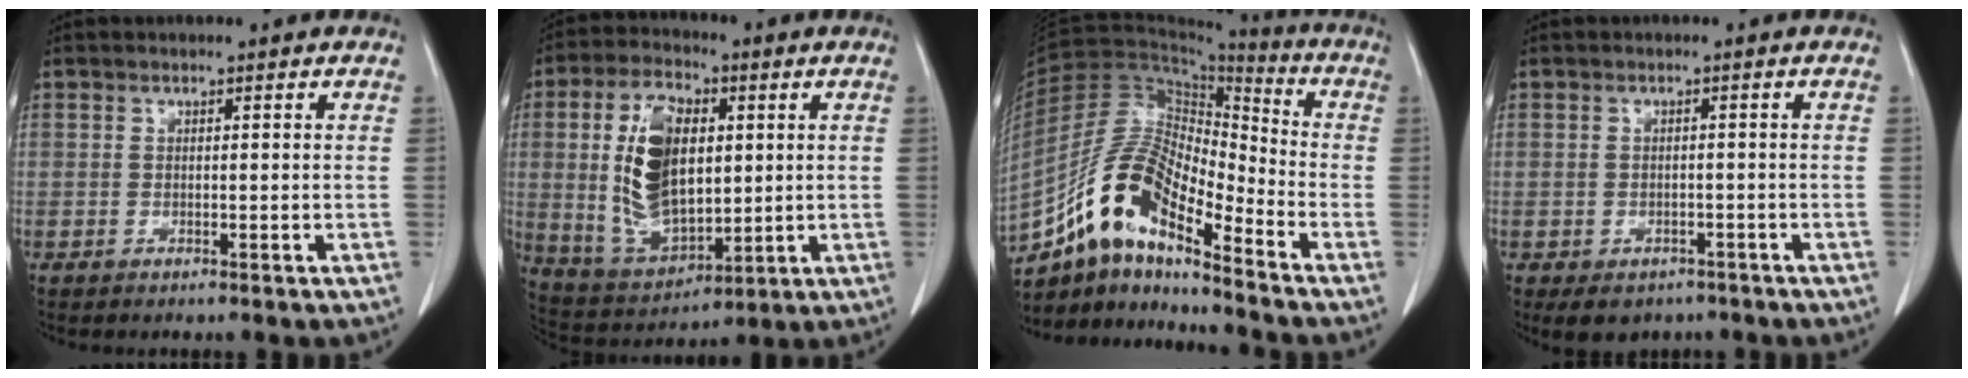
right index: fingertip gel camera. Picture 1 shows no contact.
{"total": 15.4, "force": [1.8, 7.9, 13.0], "torque": [-0.264, 0.009, 0.043]}
{"total": 14.7, "force": [-10.1, 4.1, 9.8], "torque": [-0.195, 0.028, -0.185]}
{"total": 6.5, "force": [-4.4, 4.2, 2.1], "torque": [-0.025, 0.010, -0.054]}